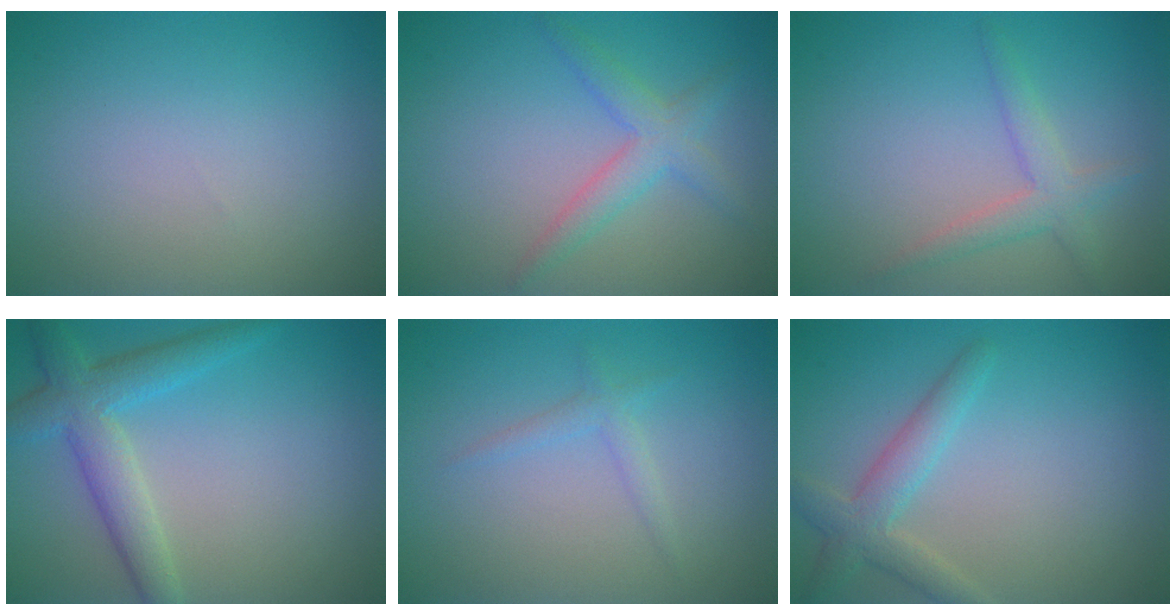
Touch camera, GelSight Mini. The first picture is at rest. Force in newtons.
{"total": 2.9, "press": 2.9, "slide": 0.1}
{"total": 2.4, "press": 2.4, "slide": 0.1}
{"total": 4.4, "press": 4.4, "slide": 0.2}
{"total": 1.3, "press": 1.3, "slide": 0.1}
{"total": 3.0, "press": 3.0, "slide": 0.1}